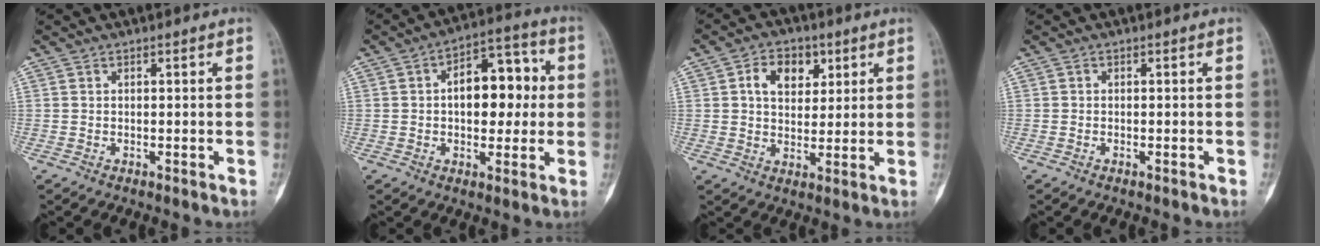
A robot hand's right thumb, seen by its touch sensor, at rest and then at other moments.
{"total": 12.8, "force": [1.0, 7.6, 10.3], "torque": [-0.107, 0.027, 0.009]}
{"total": 8.1, "force": [2.9, 5.7, 4.9], "torque": [-0.046, -0.005, 0.046]}
{"total": 0.0}